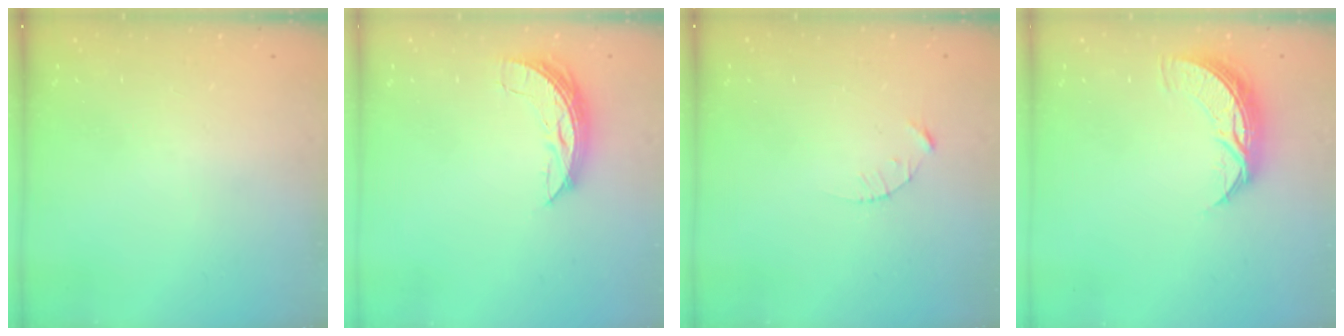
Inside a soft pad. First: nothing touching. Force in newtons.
{"total": 6.8, "press": 6.8, "slide": 0.4}
{"total": 2.1, "press": 2.1, "slide": 0.3}
{"total": 8.7, "press": 8.7, "slide": 0.3}